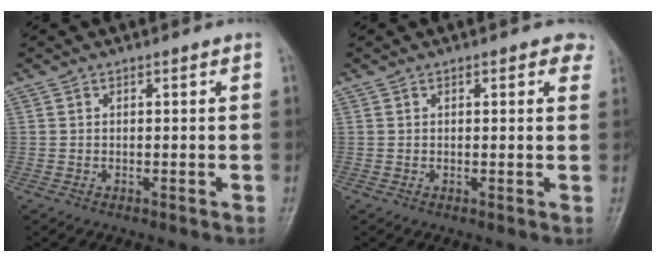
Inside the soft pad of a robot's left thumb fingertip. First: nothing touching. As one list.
[{"total": 2.8, "force": [1.5, 1.3, 1.9], "torque": [-0.004, -0.001, 0.011]}]